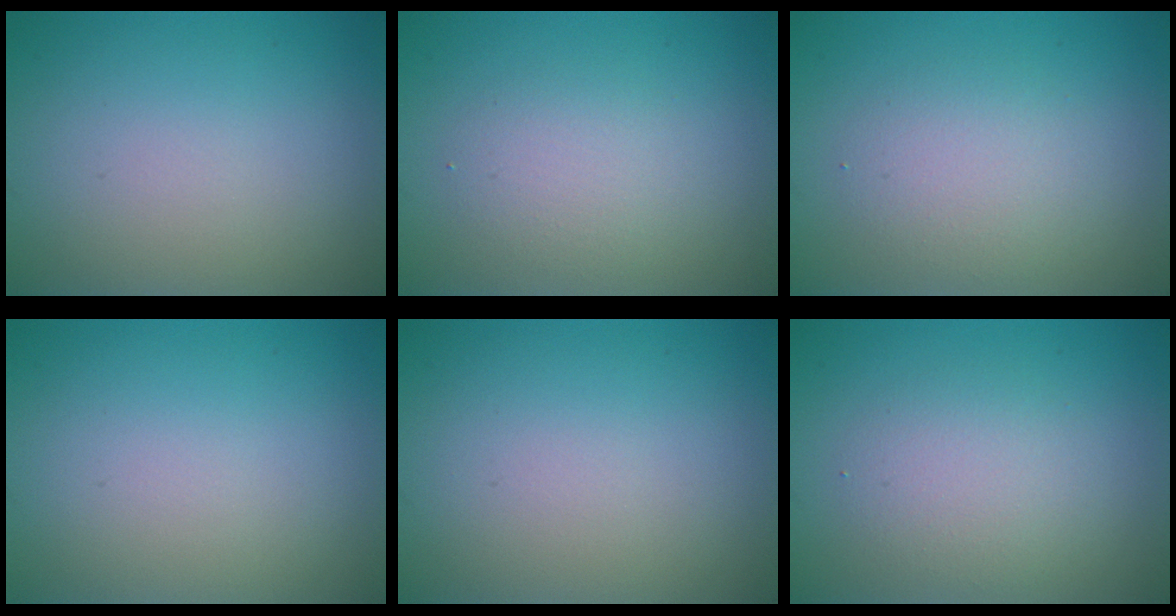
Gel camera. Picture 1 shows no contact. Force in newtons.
{"total": 2.2, "press": 2.2, "slide": 0.2}
{"total": 2.9, "press": 2.9, "slide": 0.3}
{"total": 0.0}
{"total": 0.0}
{"total": 2.9, "press": 2.9, "slide": 0.3}